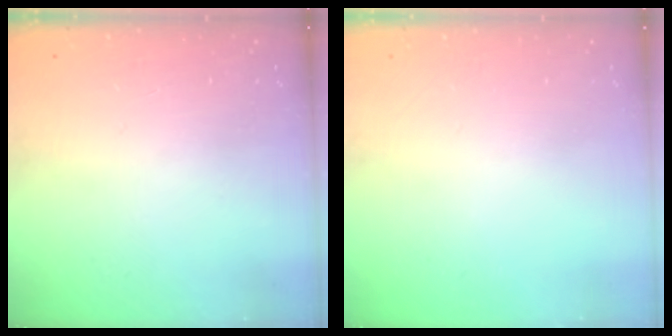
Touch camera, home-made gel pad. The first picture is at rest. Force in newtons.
{"total": 0.0}